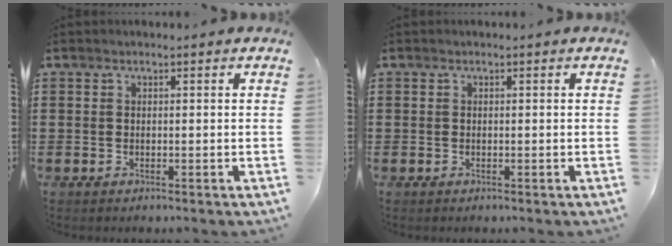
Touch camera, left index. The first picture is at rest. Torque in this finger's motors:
{"motor_torque": [-0.01, -0.01, 0.00, 0.00]}